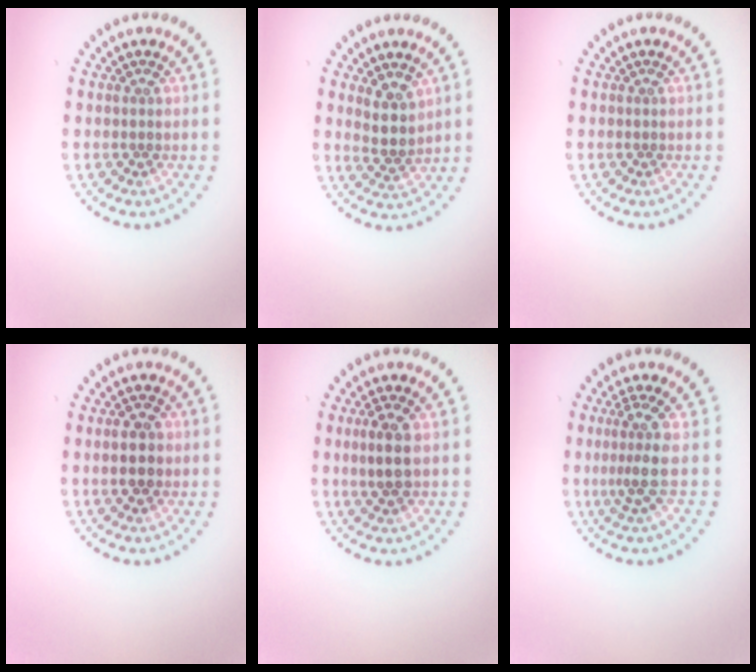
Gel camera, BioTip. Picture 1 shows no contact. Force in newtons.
{"total": 2.6, "press": 2.1, "slide": 1.5}
{"total": 0.0}
{"total": 3.3, "press": 3.3, "slide": 0.1}
{"total": 2.7, "press": 2.6, "slide": 0.6}
{"total": 2.8, "press": 2.0, "slide": 1.9}